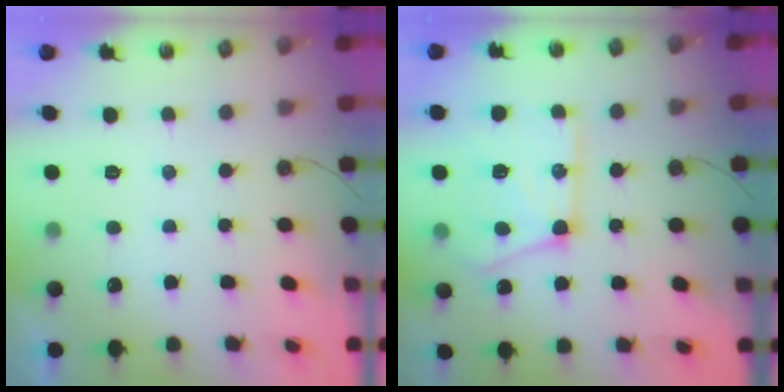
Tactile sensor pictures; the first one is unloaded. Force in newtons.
{"total": 18.6, "press": 18.5, "slide": 2.0}